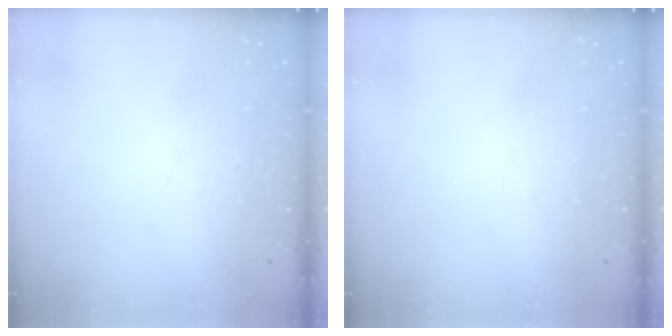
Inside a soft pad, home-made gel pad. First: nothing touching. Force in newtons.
{"total": 0.0}